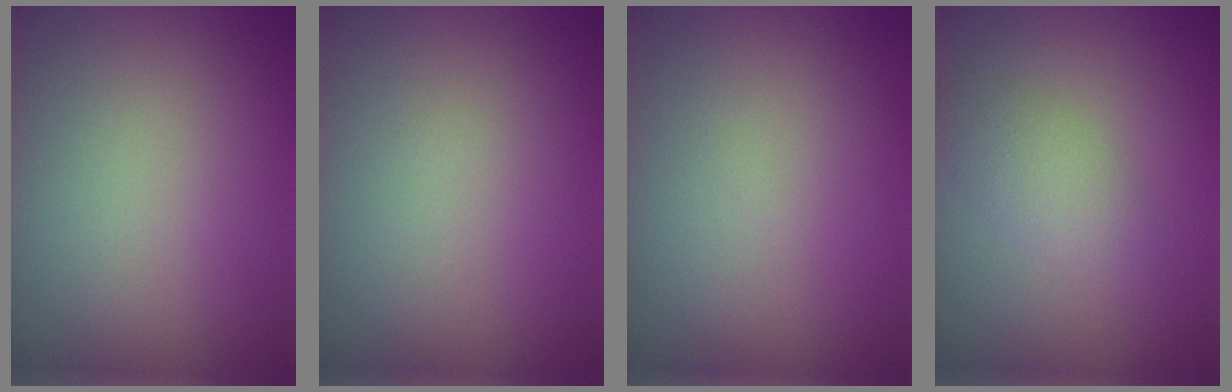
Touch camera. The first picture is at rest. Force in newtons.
{"total": 0.0}
{"total": 0.0}
{"total": 2.4, "press": 2.4, "slide": 0.2}